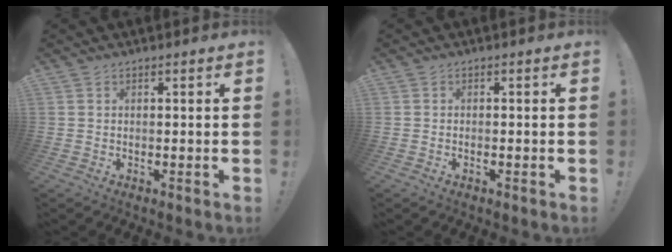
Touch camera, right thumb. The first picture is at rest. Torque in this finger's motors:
{"motor_torque": [-0.26, 0.02, 0.08, 0.03, 0.01]}